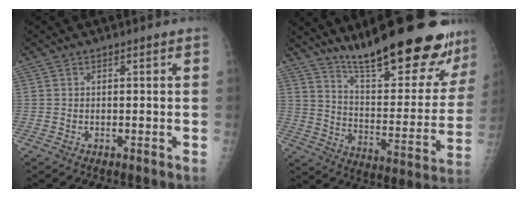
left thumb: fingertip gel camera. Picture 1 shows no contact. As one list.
[{"total": 27.9, "force": [20.6, 6.5, 17.6], "torque": [-0.219, -0.100, 0.306]}]